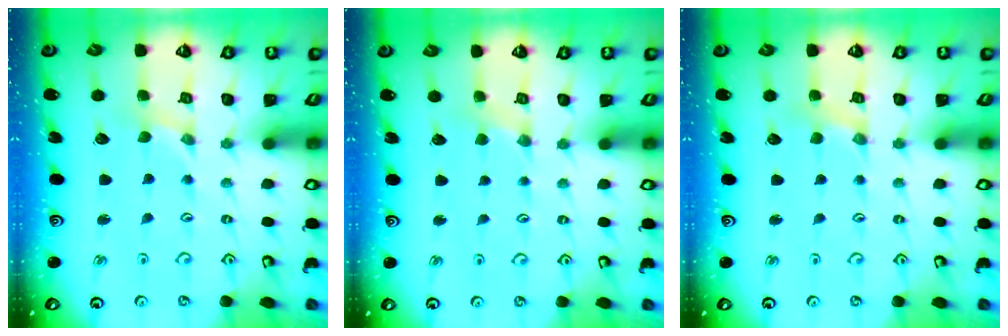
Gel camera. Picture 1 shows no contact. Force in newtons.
{"total": 2.2, "press": 2.2, "slide": 0.4}
{"total": 2.0, "press": 1.9, "slide": 0.4}